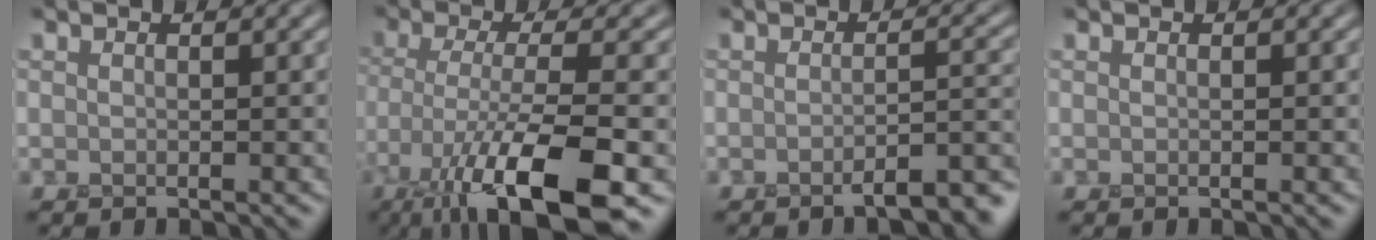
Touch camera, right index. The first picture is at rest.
{"total": 10.5, "force": [-5.2, 3.0, 8.6], "torque": [-0.161, -0.017, -0.090]}
{"total": 3.6, "force": [-2.6, 0.9, 2.3], "torque": [-0.022, 0.006, -0.043]}
{"total": 0.0}